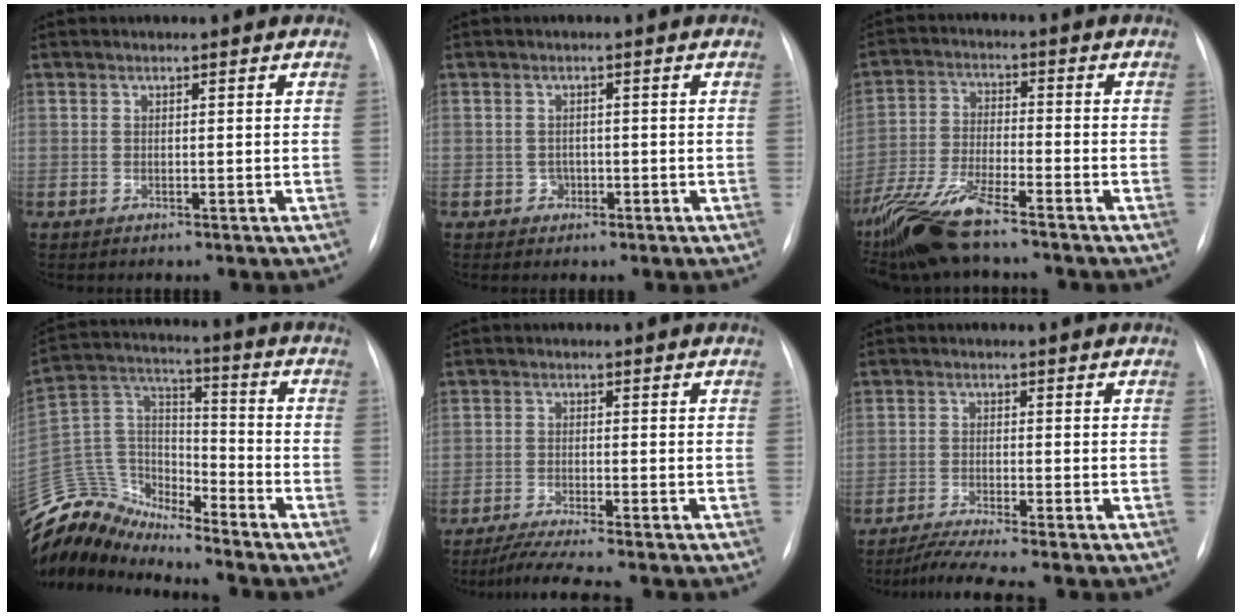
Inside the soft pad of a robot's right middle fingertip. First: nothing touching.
{"total": 1.5, "force": [-0.6, 1.3, 0.3], "torque": [0.001, 0.006, -0.011]}
{"total": 11.4, "force": [-9.1, 1.6, 6.8], "torque": [-0.146, -0.024, -0.172]}
{"total": 12.0, "force": [-11.9, 1.5, 0.7], "torque": [-0.015, 0.060, -0.234]}
{"total": 6.0, "force": [-4.9, -1.0, 3.2], "torque": [-0.052, -0.020, -0.084]}
{"total": 5.5, "force": [-4.6, -1.1, 2.9], "torque": [-0.051, -0.019, -0.081]}